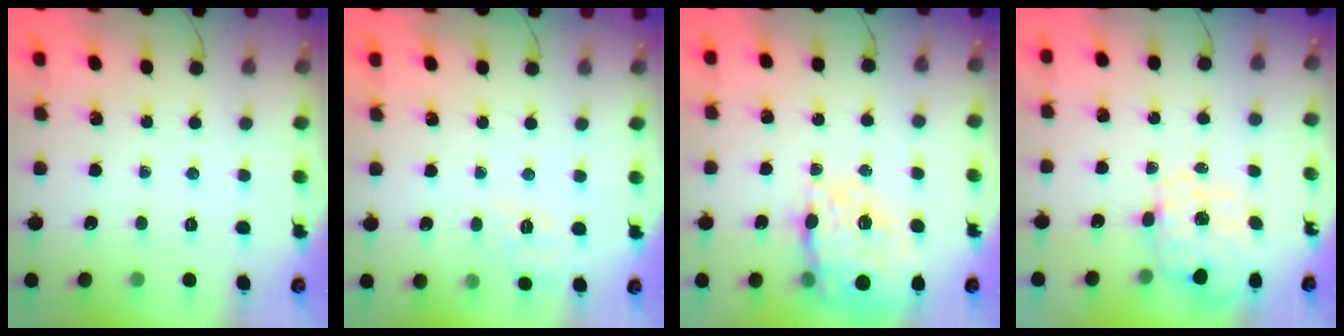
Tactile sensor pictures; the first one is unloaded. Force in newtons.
{"total": 9.7, "press": 9.6, "slide": 1.7}
{"total": 19.5, "press": 19.0, "slide": 4.4}
{"total": 2.3, "press": 2.1, "slide": 1.0}